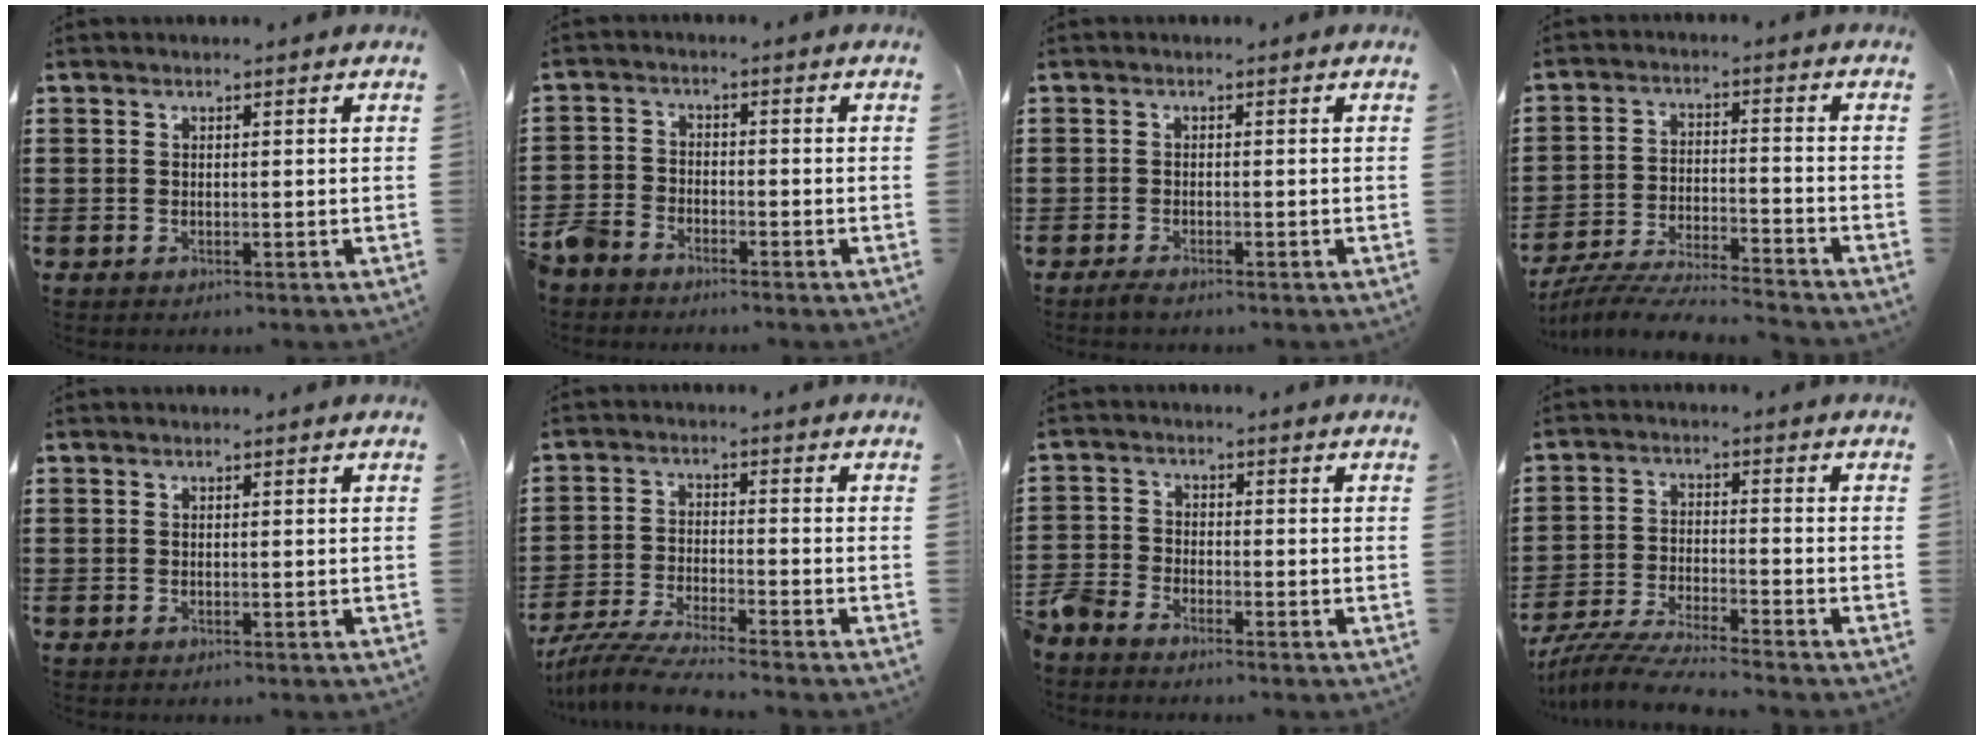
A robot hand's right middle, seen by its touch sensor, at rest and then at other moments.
{"total": 3.9, "force": [-3.6, 1.4, 0.7], "torque": [-0.042, -0.005, -0.081]}
{"total": 1.0, "force": [-0.8, 0.2, 0.6], "torque": [-0.012, -0.004, -0.016]}
{"total": 6.8, "force": [-6.6, 0.2, 1.7], "torque": [-0.041, -0.001, -0.130]}
{"total": 0.0}
{"total": 6.0, "force": [-5.7, -0.2, 2.0], "torque": [-0.050, -0.014, -0.114]}
{"total": 3.4, "force": [-3.3, 0.7, 0.4], "torque": [-0.039, -0.006, -0.076]}
{"total": 6.4, "force": [-6.1, -0.2, 1.9], "torque": [-0.047, -0.012, -0.122]}